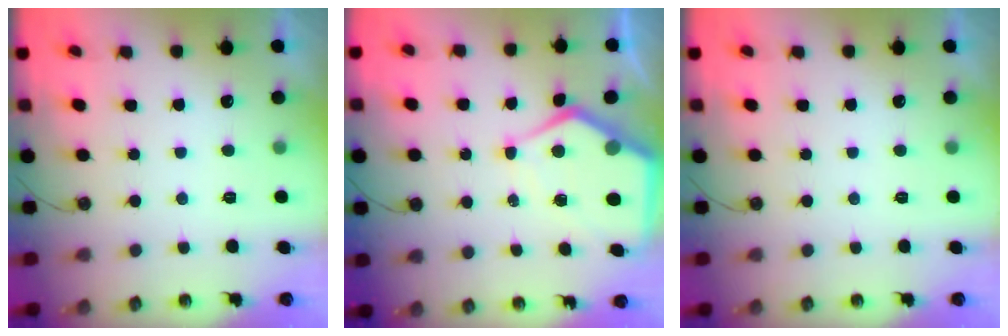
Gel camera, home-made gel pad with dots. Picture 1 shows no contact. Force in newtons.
{"total": 11.6, "press": 11.5, "slide": 1.3}
{"total": 0.0}